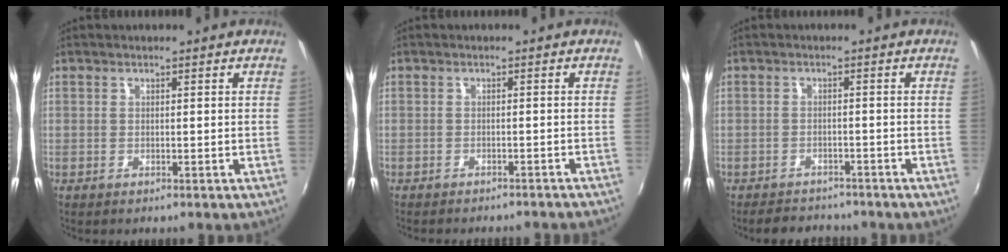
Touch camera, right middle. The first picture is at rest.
{"total": 8.5, "force": [-7.6, 1.8, 3.1], "torque": [-0.074, -0.013, -0.096]}
{"total": 6.0, "force": [-5.4, 2.4, 1.2], "torque": [-0.041, 0.000, -0.078]}